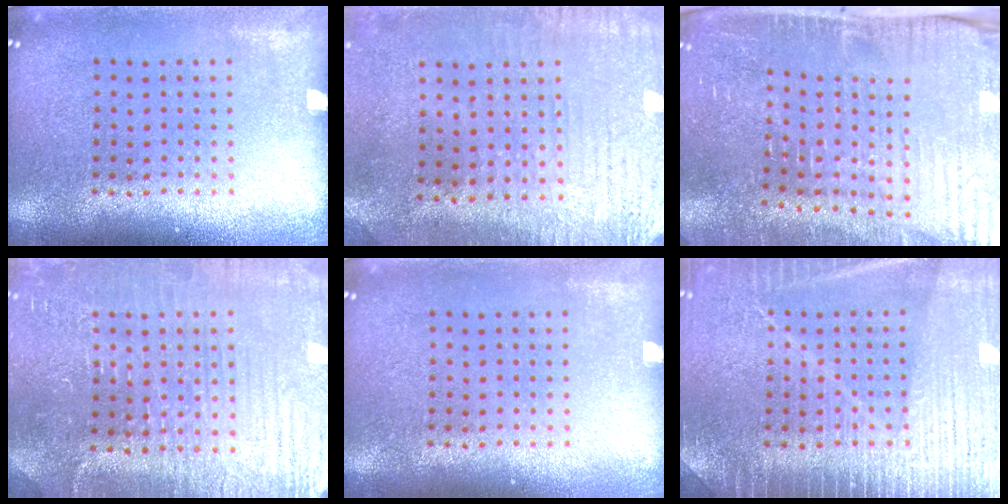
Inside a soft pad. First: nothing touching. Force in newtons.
{"total": 3.0, "press": 2.4, "slide": 1.8}
{"total": 4.7, "press": 4.5, "slide": 1.5}
{"total": 4.0, "press": 3.9, "slide": 0.9}
{"total": 0.0}
{"total": 3.7, "press": 3.7, "slide": 0.6}